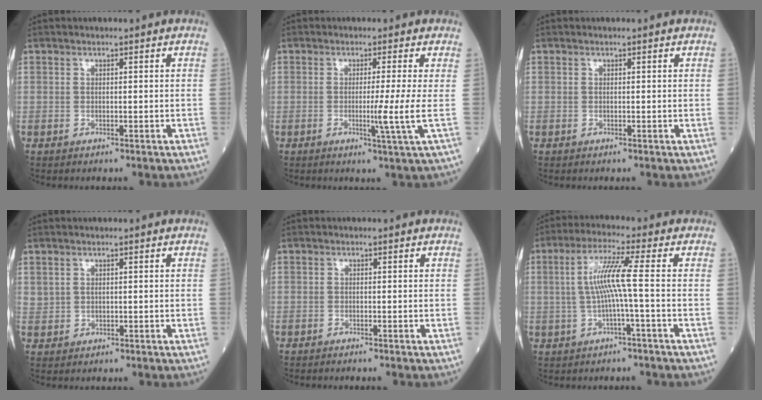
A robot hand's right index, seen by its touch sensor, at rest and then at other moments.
{"total": 4.4, "force": [-0.6, -1.9, 3.9], "torque": [-0.065, -0.013, -0.009]}
{"total": 0.0}
{"total": 1.3, "force": [0.9, 0.9, 0.4], "torque": [-0.007, 0.005, 0.019]}
{"total": 1.2, "force": [-1.1, -0.2, 0.5], "torque": [-0.004, 0.002, -0.016]}
{"total": 6.4, "force": [-0.2, -0.9, 6.3], "torque": [-0.130, 0.015, -0.001]}